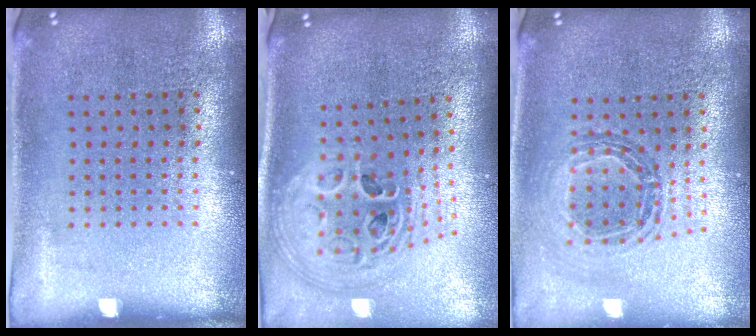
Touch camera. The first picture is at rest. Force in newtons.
{"total": 2.8, "press": 2.0, "slide": 1.9}
{"total": 0.8, "press": 0.8, "slide": 0.0}